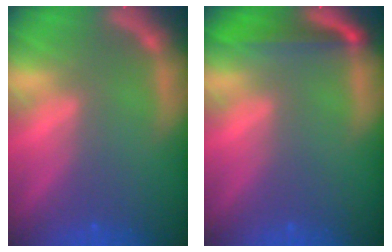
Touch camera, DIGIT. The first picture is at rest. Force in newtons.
{"total": 4.0}